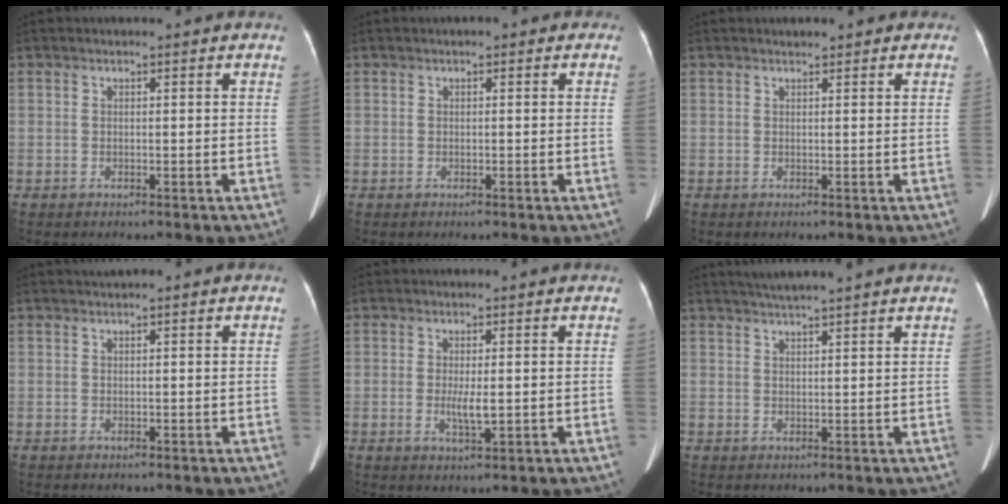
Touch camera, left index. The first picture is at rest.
{"total": 0.8, "force": [0.3, 0.6, 0.5], "torque": [-0.006, 0.011, 0.002]}
{"total": 1.5, "force": [1.2, 0.6, 0.7], "torque": [-0.012, 0.009, 0.015]}
{"total": 1.1, "force": [0.9, 0.0, 0.7], "torque": [-0.011, 0.016, 0.014]}
{"total": 2.9, "force": [-0.1, 0.5, 2.9], "torque": [-0.057, -0.007, 0.000]}
{"total": 5.7, "force": [5.1, -0.6, 2.6], "torque": [-0.043, 0.025, 0.076]}